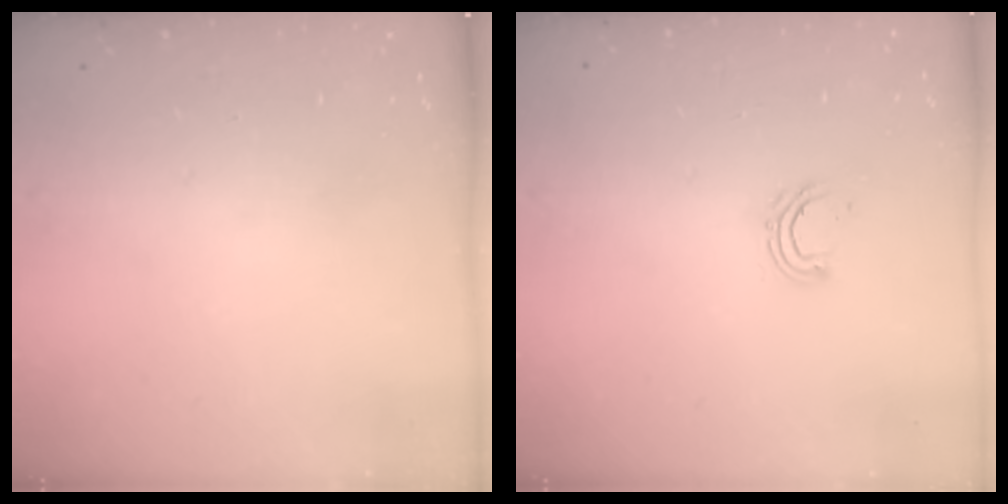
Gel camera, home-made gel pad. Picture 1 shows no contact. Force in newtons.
{"total": 5.6, "press": 5.4, "slide": 1.4}